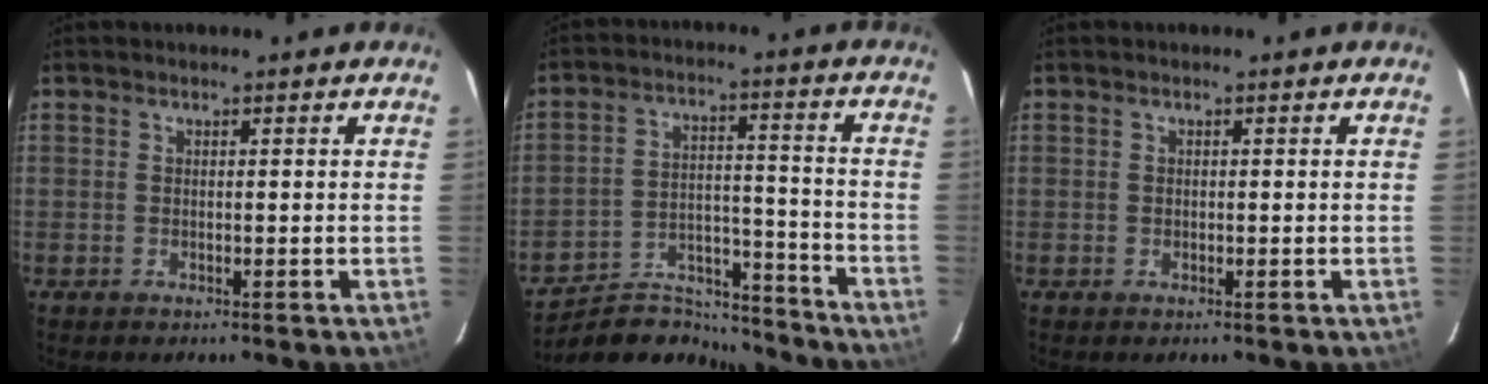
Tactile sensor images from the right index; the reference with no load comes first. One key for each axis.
{"total": 15.6, "fx": -14.5, "fy": 5.2, "fz": 2.4, "tx": -0.059, "ty": 0.036, "tz": -0.220}
{"total": 0.5, "fx": -0.1, "fy": 0.5, "fz": 0.0, "tx": 0.001, "ty": 0.001, "tz": -0.002}